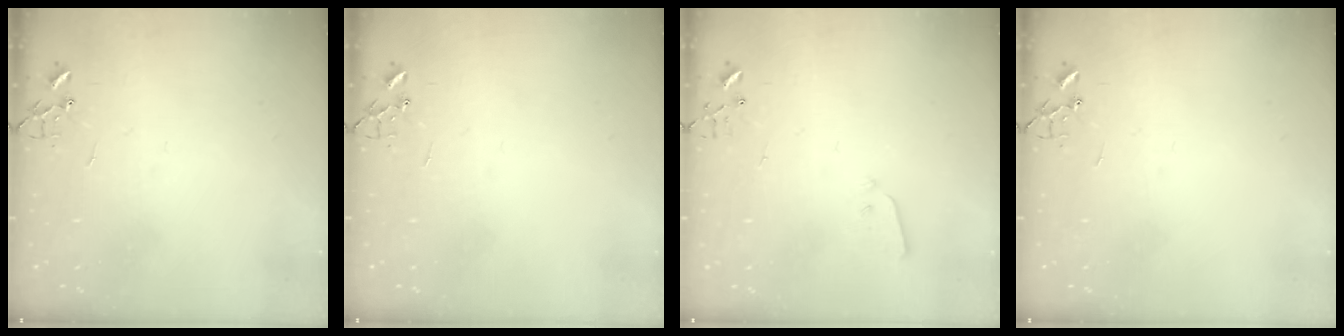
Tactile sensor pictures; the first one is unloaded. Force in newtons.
{"total": 0.0}
{"total": 3.5, "press": 3.5, "slide": 0.2}
{"total": 0.0}